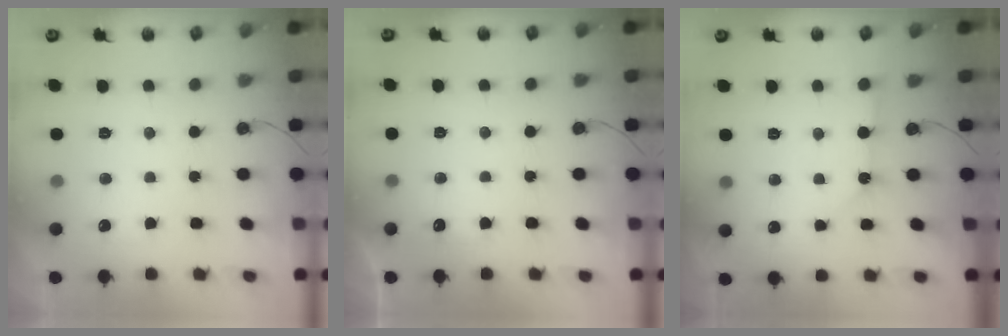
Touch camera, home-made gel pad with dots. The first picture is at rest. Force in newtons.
{"total": 3.6, "press": 3.6, "slide": 0.5}
{"total": 2.5, "press": 2.5, "slide": 0.3}